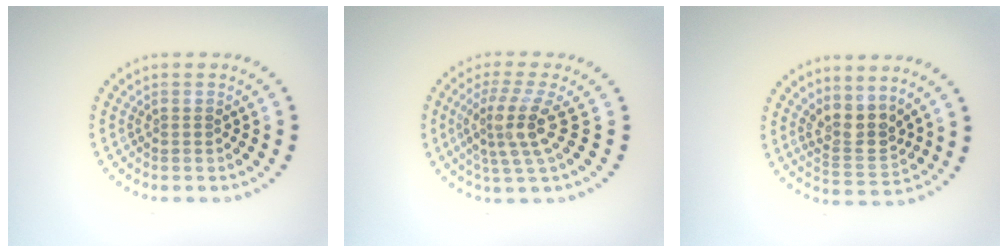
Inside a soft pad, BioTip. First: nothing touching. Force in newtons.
{"total": 4.1, "press": 2.8, "slide": 2.9}
{"total": 3.2, "press": 2.6, "slide": 1.8}